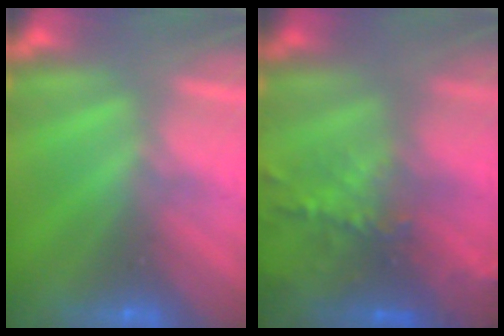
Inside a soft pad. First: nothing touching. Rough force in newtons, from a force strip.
{"total": 8.4}